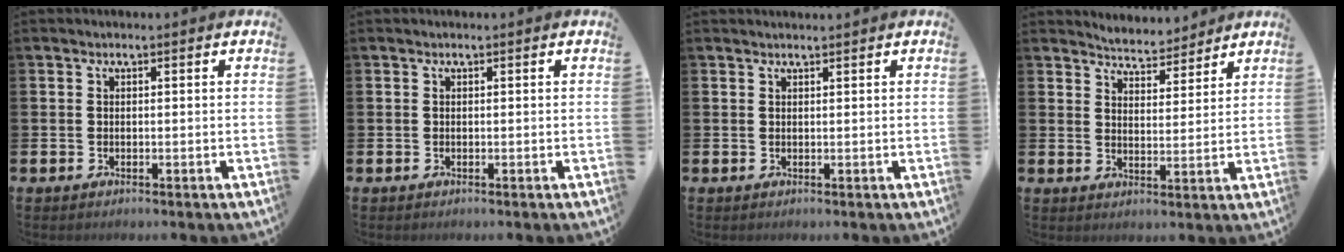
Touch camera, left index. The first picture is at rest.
{"total": 0.0}
{"total": 0.6, "force": [0.6, -0.1, 0.1], "torque": [0.002, -0.002, 0.011]}
{"total": 4.8, "force": [4.7, 0.7, -0.3], "torque": [-0.007, -0.032, 0.084]}